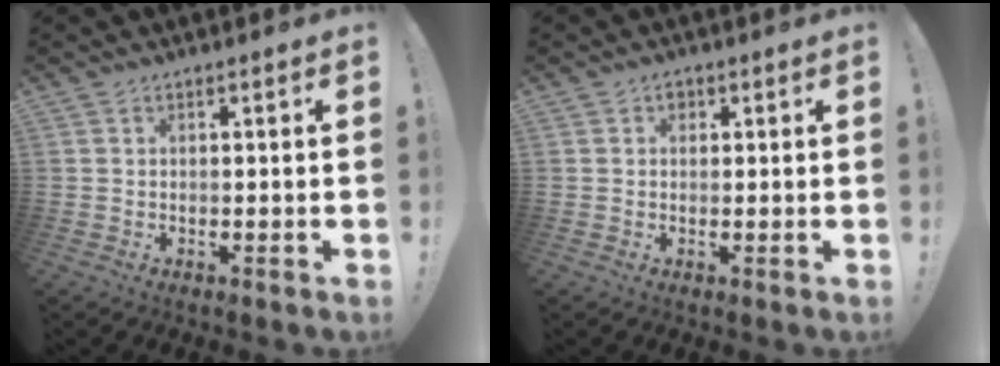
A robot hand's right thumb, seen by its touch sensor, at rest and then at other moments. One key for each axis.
{"total": 1.6, "fx": 0.4, "fy": 1.4, "fz": 0.7, "tx": -0.008, "ty": 0.002, "tz": 0.005}